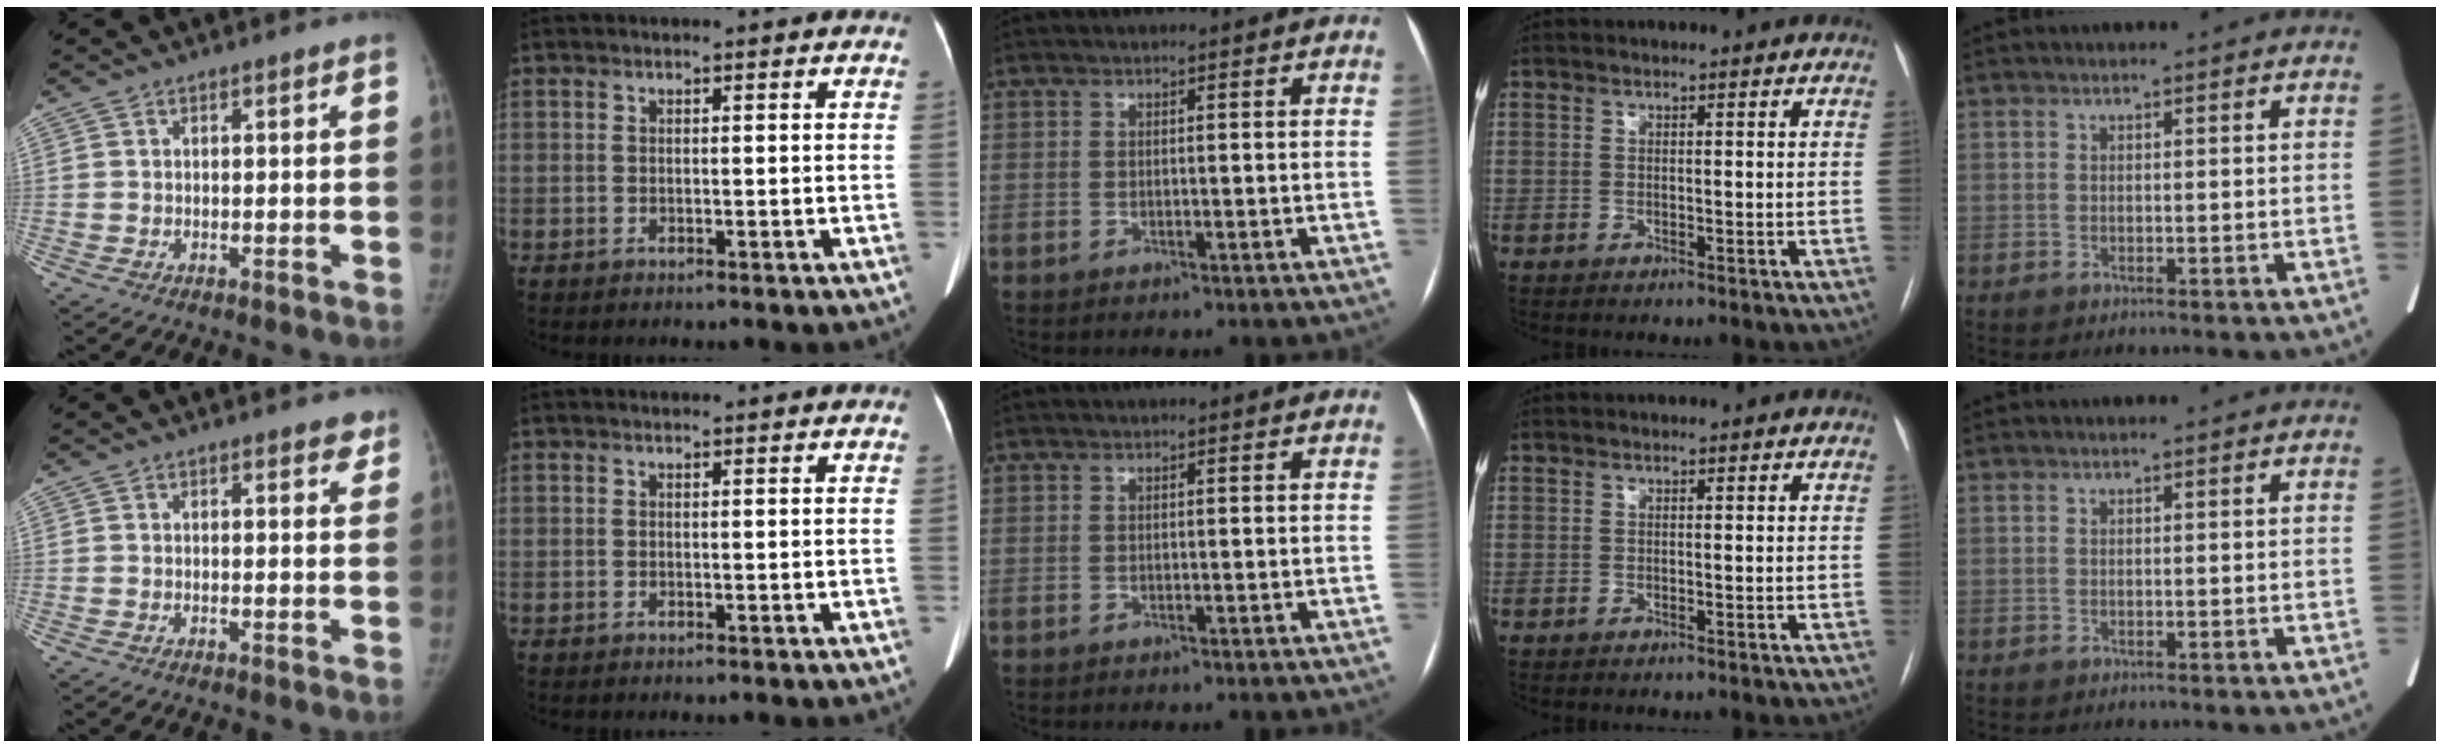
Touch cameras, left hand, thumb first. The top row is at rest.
{"thumb": {"total": 2.1, "force": [1.6, 1.0, 1.0], "torque": [0.011, -0.006, 0.012]}, "index": {"total": 0.9, "force": [0.8, 0.0, 0.3], "torque": [-0.006, 0.013, 0.014]}}